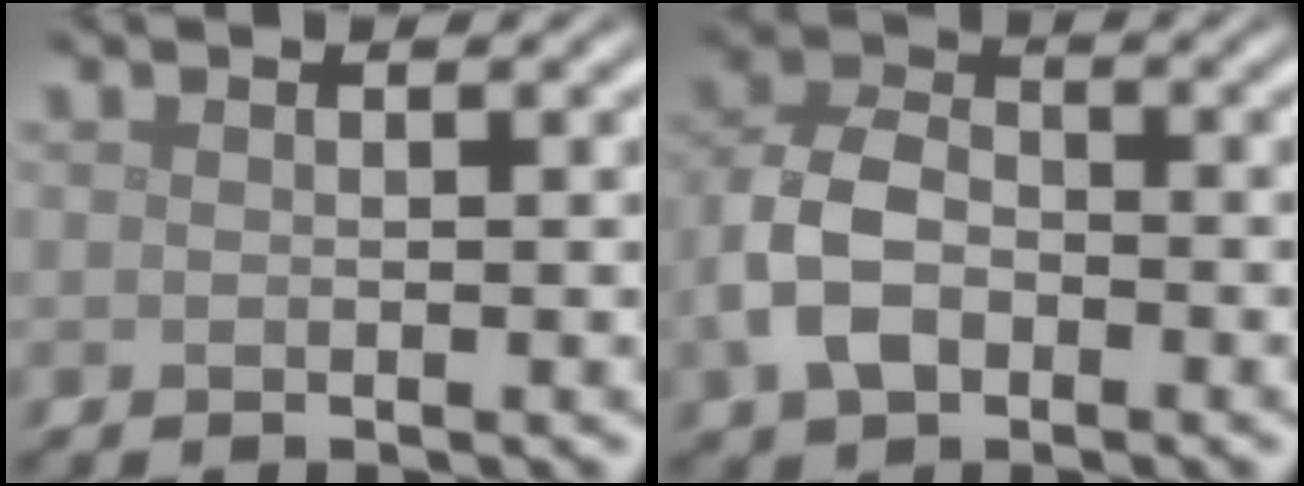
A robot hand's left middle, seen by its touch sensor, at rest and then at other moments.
{"total": 5.5, "force": [-1.5, 3.9, 3.6], "torque": [-0.086, 0.005, -0.037]}